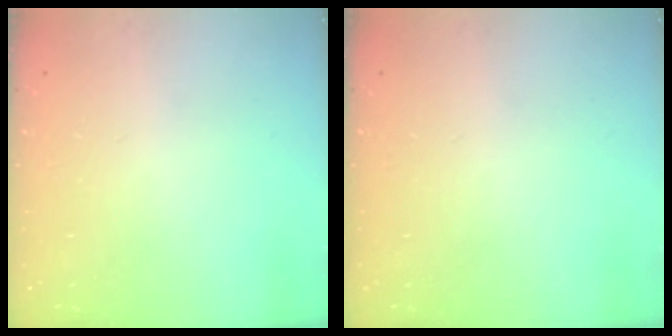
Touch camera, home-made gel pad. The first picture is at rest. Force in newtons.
{"total": 0.0}